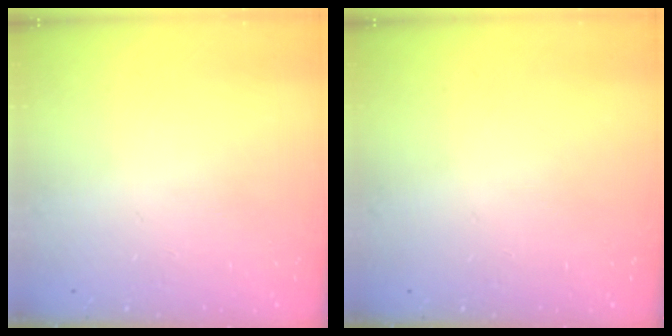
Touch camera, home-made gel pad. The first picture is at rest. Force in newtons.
{"total": 0.0}